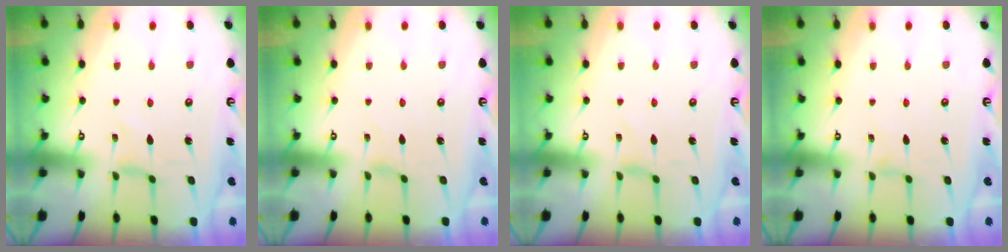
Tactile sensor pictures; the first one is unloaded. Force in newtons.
{"total": 0.0}
{"total": 0.0}
{"total": 0.6, "press": 0.5, "slide": 0.2}